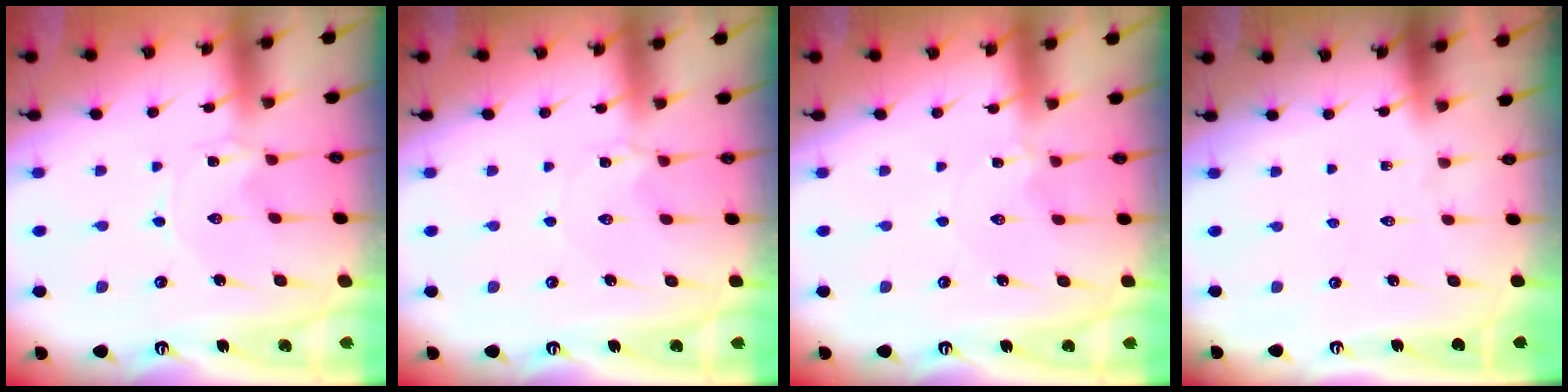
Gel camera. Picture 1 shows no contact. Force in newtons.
{"total": 2.5, "press": 2.5, "slide": 0.3}
{"total": 0.8, "press": 0.7, "slide": 0.3}
{"total": 0.0}